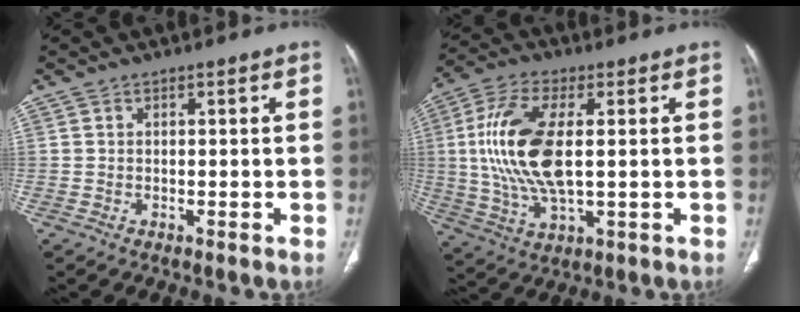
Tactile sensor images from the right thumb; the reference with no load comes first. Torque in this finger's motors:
{"motor_torque": [2.09, 2.35, 2.07, -0.70, 0.66]}